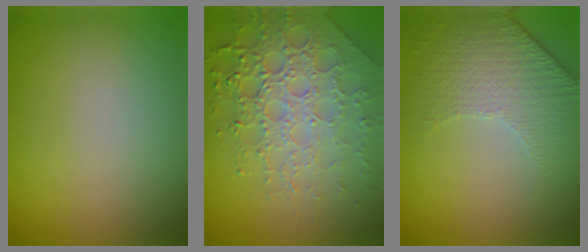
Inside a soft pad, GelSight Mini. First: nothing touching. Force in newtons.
{"total": 8.1, "press": 5.6, "slide": 5.9}
{"total": 4.8, "press": 3.4, "slide": 3.4}